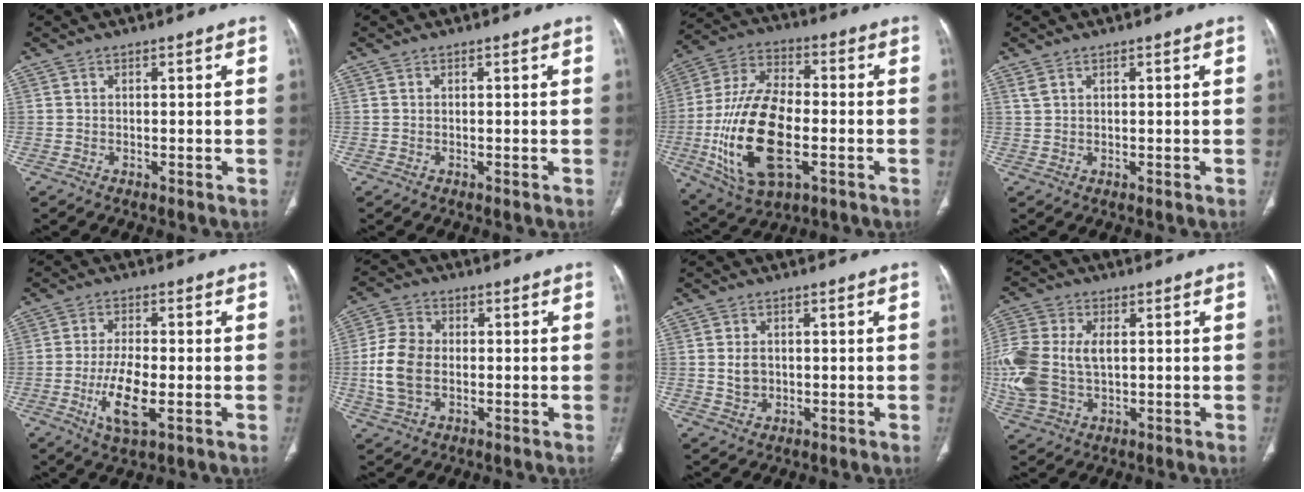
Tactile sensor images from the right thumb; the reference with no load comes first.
{"total": 0.0}
{"total": 21.0, "force": [-4.6, 10.7, 17.5], "torque": [-0.344, 0.014, -0.073]}
{"total": 1.1, "force": [0.9, 0.4, 0.6], "torque": [-0.013, 0.006, 0.023]}
{"total": 8.4, "force": [-2.2, 3.0, 7.5], "torque": [-0.151, -0.001, -0.038]}
{"total": 9.5, "force": [-0.9, 6.6, 6.7], "torque": [-0.140, 0.010, -0.019]}
{"total": 3.1, "force": [0.1, 2.5, 1.8], "torque": [-0.025, -0.001, 0.007]}
{"total": 17.2, "force": [0.7, 11.3, 12.9], "torque": [-0.330, 0.006, 0.022]}